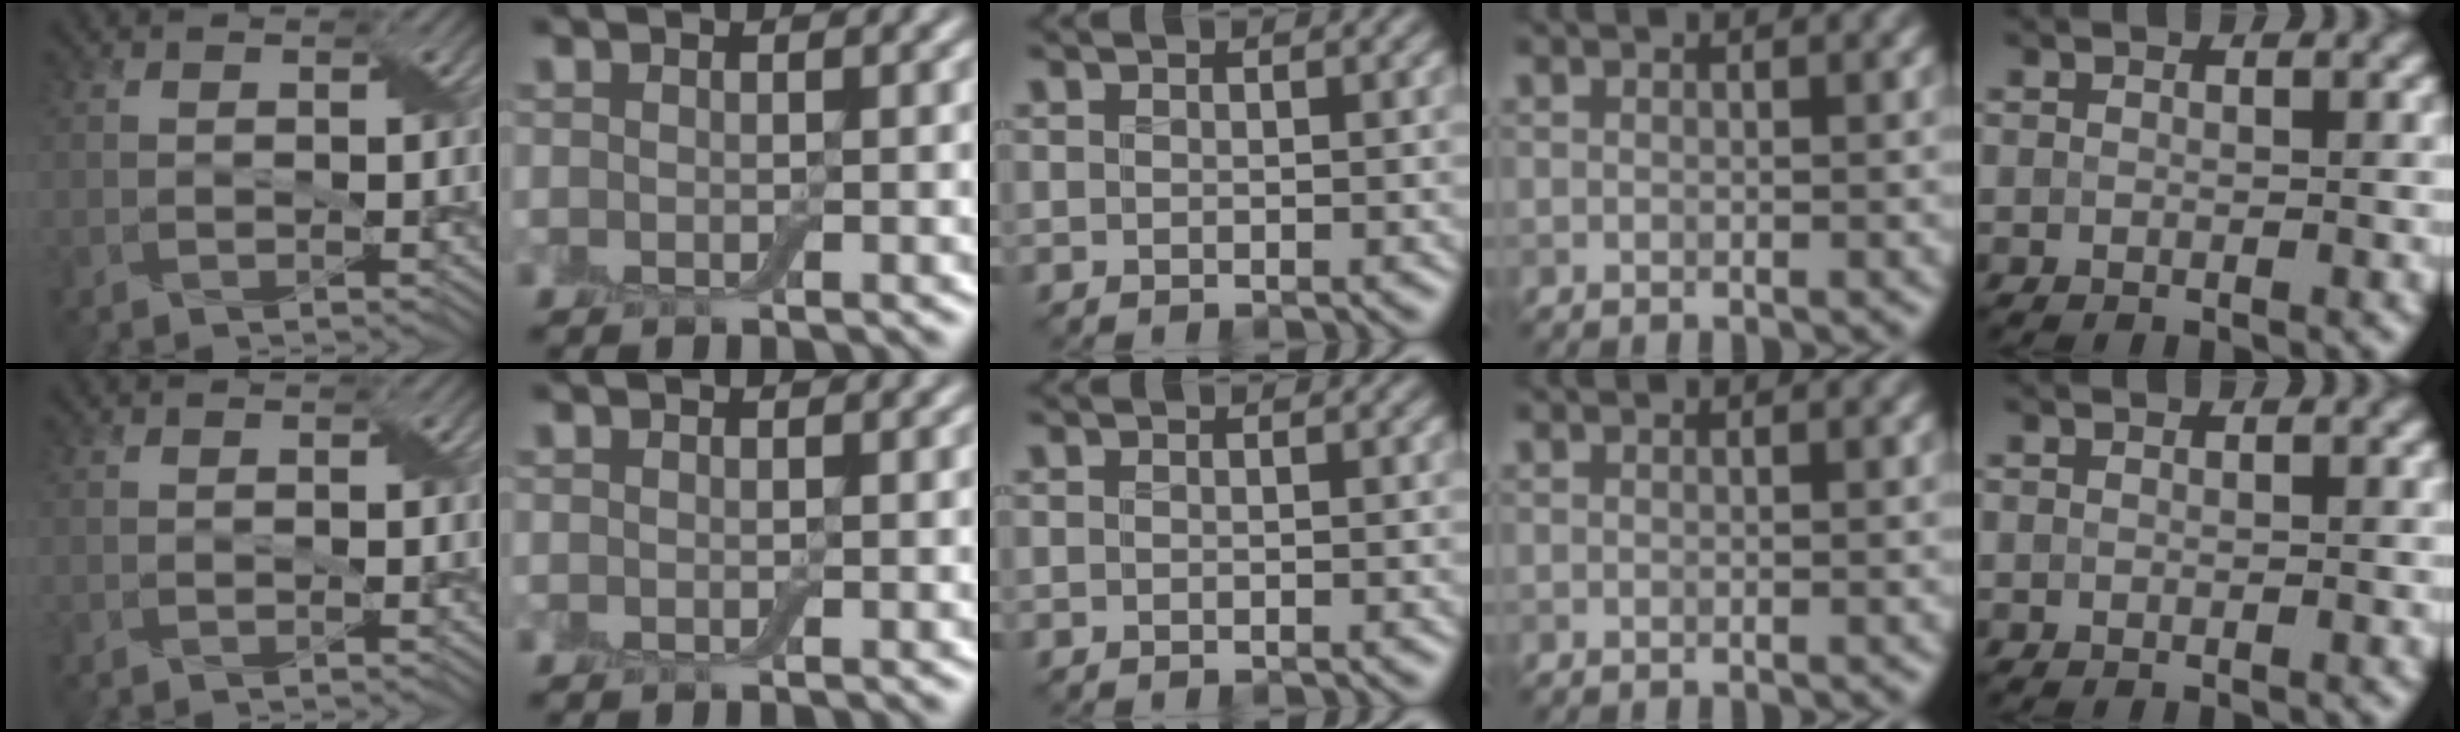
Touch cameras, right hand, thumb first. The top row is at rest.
{}